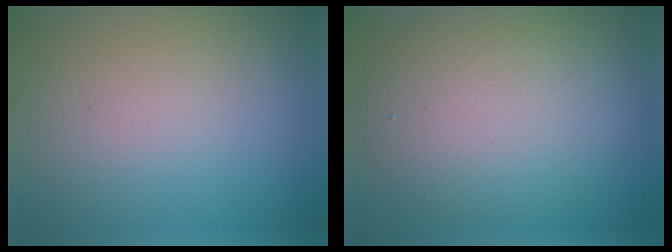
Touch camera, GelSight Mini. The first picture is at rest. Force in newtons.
{"total": 7.5, "press": 7.5, "slide": 0.4}